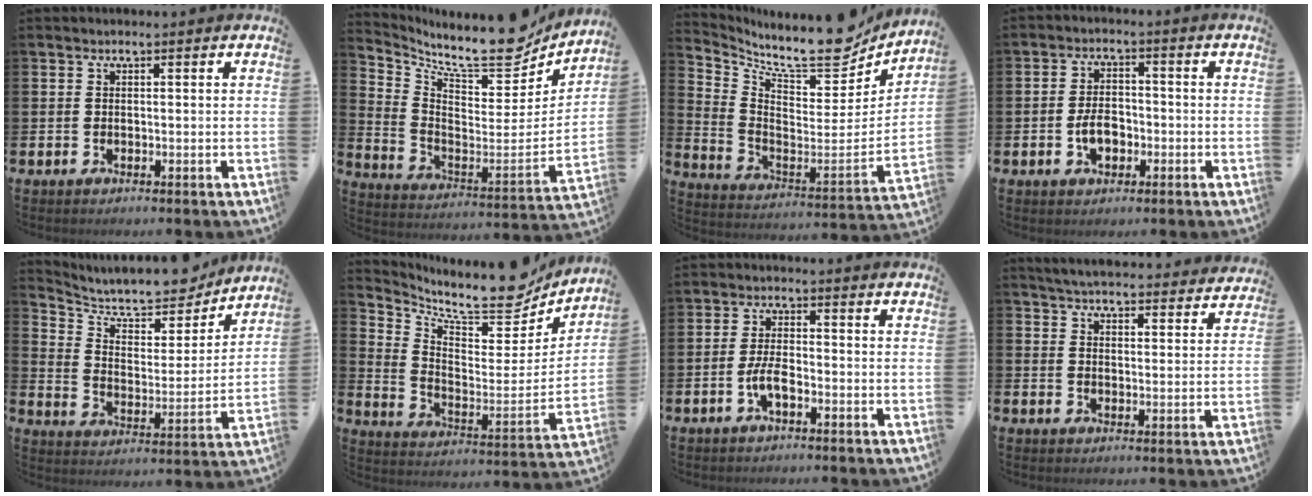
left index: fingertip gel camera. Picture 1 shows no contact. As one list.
[{"total": 10.1, "force": [8.7, 3.2, 4.2], "torque": [-0.079, -0.085, 0.142]}, {"total": 11.1, "force": [9.6, 3.1, 4.6], "torque": [-0.091, -0.087, 0.157]}, {"total": 3.9, "force": [-1.2, 2.6, 2.7], "torque": [-0.036, 0.000, -0.027]}, {"total": 10.5, "force": [9.6, 3.0, 3.2], "torque": [-0.083, -0.073, 0.162]}, {"total": 9.9, "force": [8.6, 3.2, 3.8], "torque": [-0.072, -0.084, 0.141]}, {"total": 3.6, "force": [-1.4, 1.3, 3.1], "torque": [-0.061, 0.004, -0.027]}, {"total": 5.1, "force": [5.0, 0.6, 0.6], "torque": [-0.026, -0.038, 0.088]}]